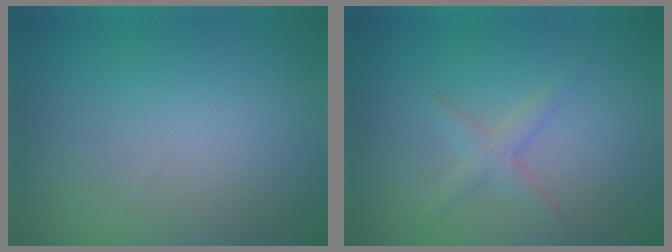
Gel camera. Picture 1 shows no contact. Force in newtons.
{"total": 1.6, "press": 1.6, "slide": 0.1}